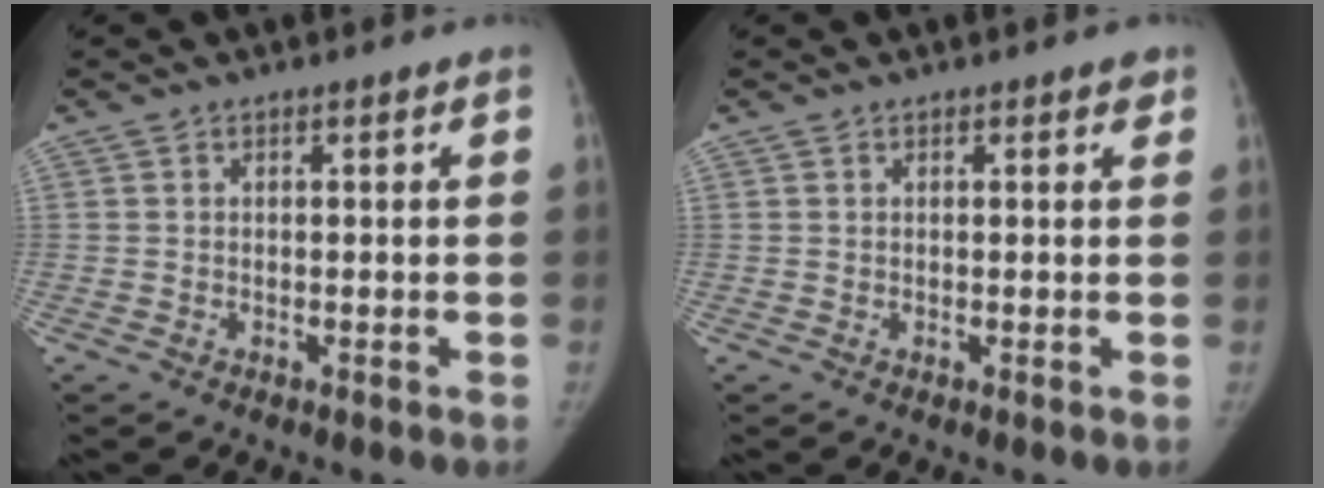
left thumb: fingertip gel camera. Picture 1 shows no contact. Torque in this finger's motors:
{"motor_torque": [0.22, 0.06, 0.27, -0.25, 0.09]}